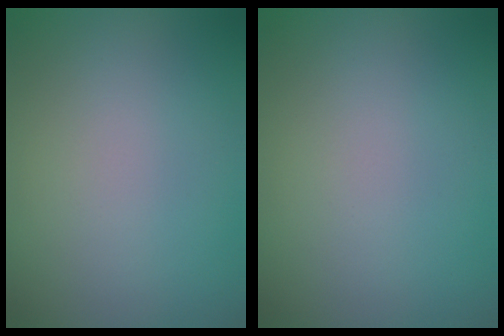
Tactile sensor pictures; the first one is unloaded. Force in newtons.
{"total": 0.0}